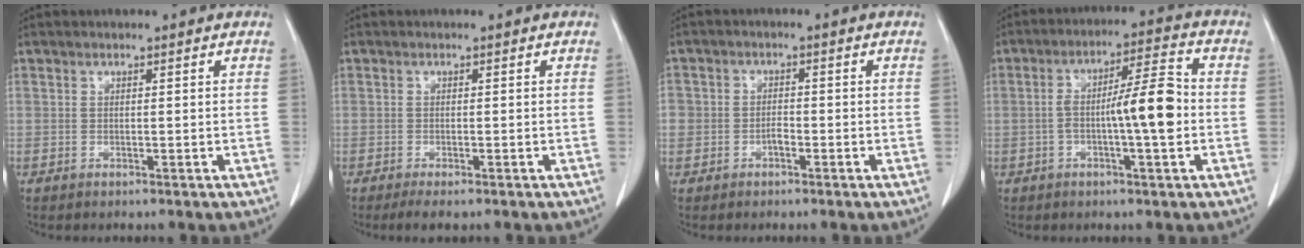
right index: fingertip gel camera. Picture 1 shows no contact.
{"total": 2.5, "force": [-1.9, 0.4, 1.6], "torque": [-0.022, -0.009, -0.028]}
{"total": 2.5, "force": [-1.1, 1.9, 1.2], "torque": [-0.017, 0.009, -0.018]}
{"total": 9.1, "force": [-1.3, 0.9, 8.9], "torque": [-0.150, 0.018, -0.024]}